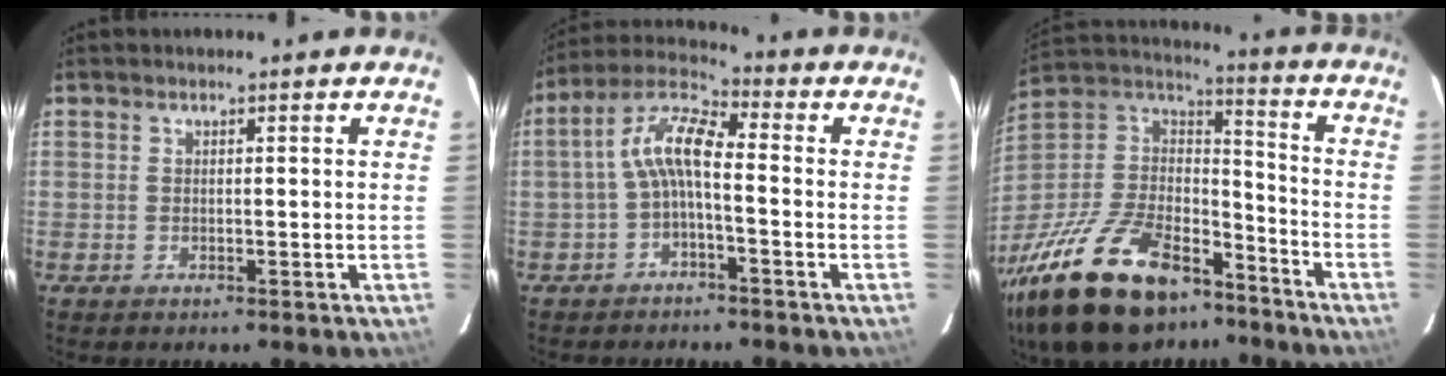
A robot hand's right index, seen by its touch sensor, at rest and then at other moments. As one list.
[{"total": 7.5, "force": [-1.6, 1.9, 7.1], "torque": [-0.160, 0.022, -0.034]}, {"total": 32.4, "force": [-21.9, 15.2, 18.3], "torque": [-0.385, -0.007, -0.350]}]